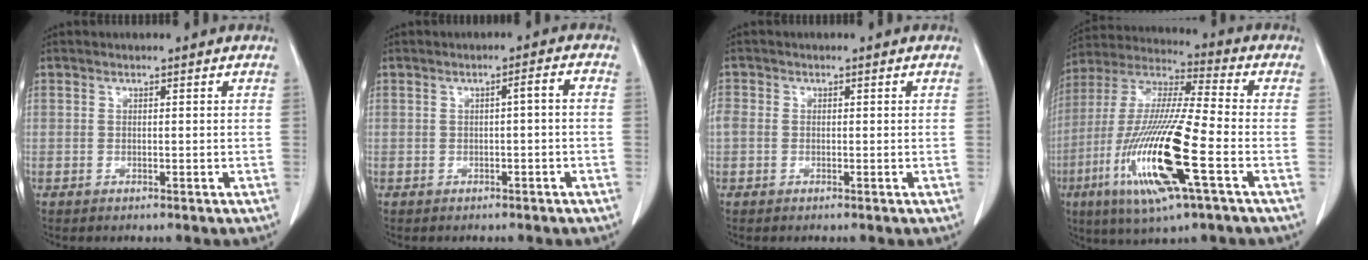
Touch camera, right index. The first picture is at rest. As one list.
[{"total": 1.7, "force": [-0.3, 0.1, 1.7], "torque": [-0.024, 0.005, -0.004]}, {"total": 1.8, "force": [-0.1, 1.6, 1.0], "torque": [-0.032, 0.012, 0.000]}, {"total": 19.7, "force": [-6.4, 1.6, 18.6], "torque": [-0.400, -0.028, -0.121]}]